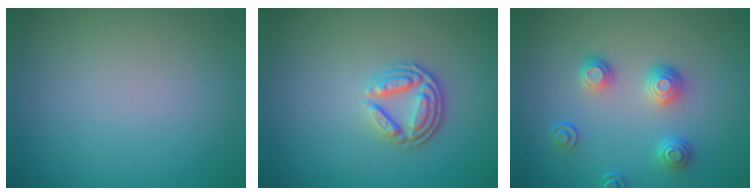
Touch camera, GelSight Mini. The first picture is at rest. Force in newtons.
{"total": 3.6, "press": 2.7, "slide": 2.4}
{"total": 3.4, "press": 2.8, "slide": 1.9}